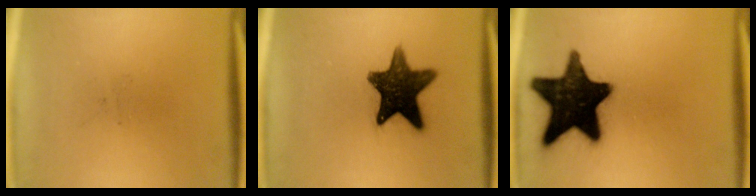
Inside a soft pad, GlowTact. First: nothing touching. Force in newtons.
{"total": 13.3}
{"total": 18.3}